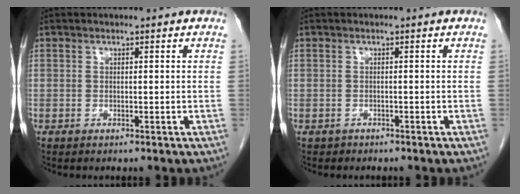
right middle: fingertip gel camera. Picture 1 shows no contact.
{"total": 0.8, "force": [-0.6, 0.5, -0.1], "torque": [-0.013, 0.001, -0.009]}